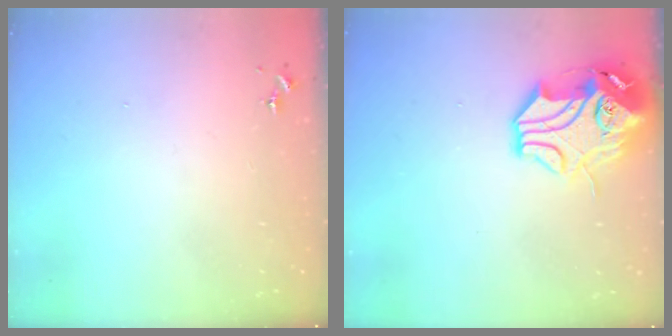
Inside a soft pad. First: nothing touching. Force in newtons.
{"total": 15.5, "press": 15.3, "slide": 2.4}